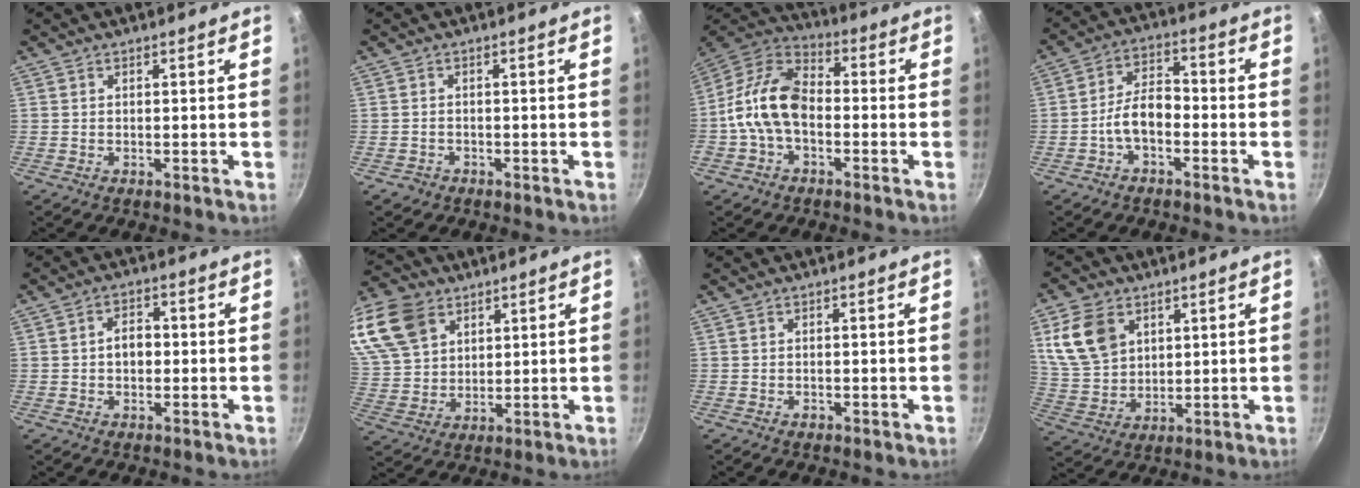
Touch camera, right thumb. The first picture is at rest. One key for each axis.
{"total": 1.5, "fx": -0.9, "fy": 1.2, "fz": 0.3, "tx": -0.007, "ty": 0.013, "tz": -0.008}
{"total": 13.2, "fx": -2.1, "fy": 8.5, "fz": 9.9, "tx": -0.171, "ty": 0.044, "tz": -0.060}
{"total": 6.8, "fx": -2.7, "fy": 3.7, "fz": 5.1, "tx": -0.081, "ty": 0.038, "tz": -0.054}
{"total": 4.0, "fx": -0.3, "fy": 2.9, "fz": 2.8, "tx": -0.021, "ty": 0.013, "tz": -0.005}
{"total": 19.0, "fx": 9.6, "fy": 13.2, "fz": 9.6, "tx": -0.208, "ty": 0.001, "tz": 0.193}
{"total": 0.8, "fx": -0.4, "fy": 0.5, "fz": 0.4, "tx": -0.009, "ty": 0.002, "tz": -0.006}
{"total": 11.8, "fx": 4.7, "fy": 8.4, "fz": 6.9, "tx": -0.118, "ty": -0.013, "tz": 0.105}